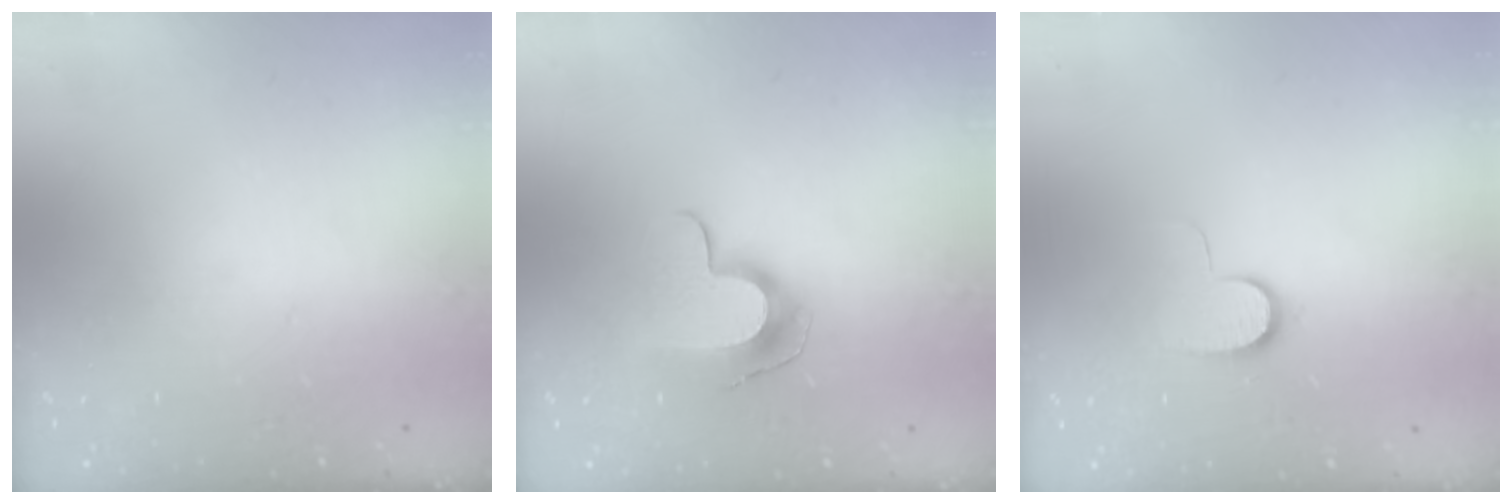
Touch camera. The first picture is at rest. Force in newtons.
{"total": 9.9, "press": 9.9, "slide": 0.3}
{"total": 7.1, "press": 7.1, "slide": 0.7}